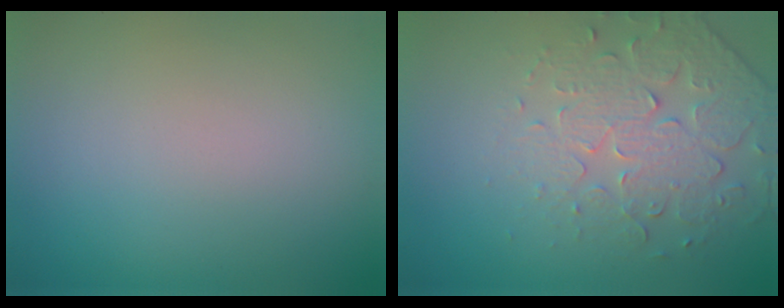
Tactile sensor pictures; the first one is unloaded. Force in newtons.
{"total": 4.8, "press": 3.7, "slide": 3.0}